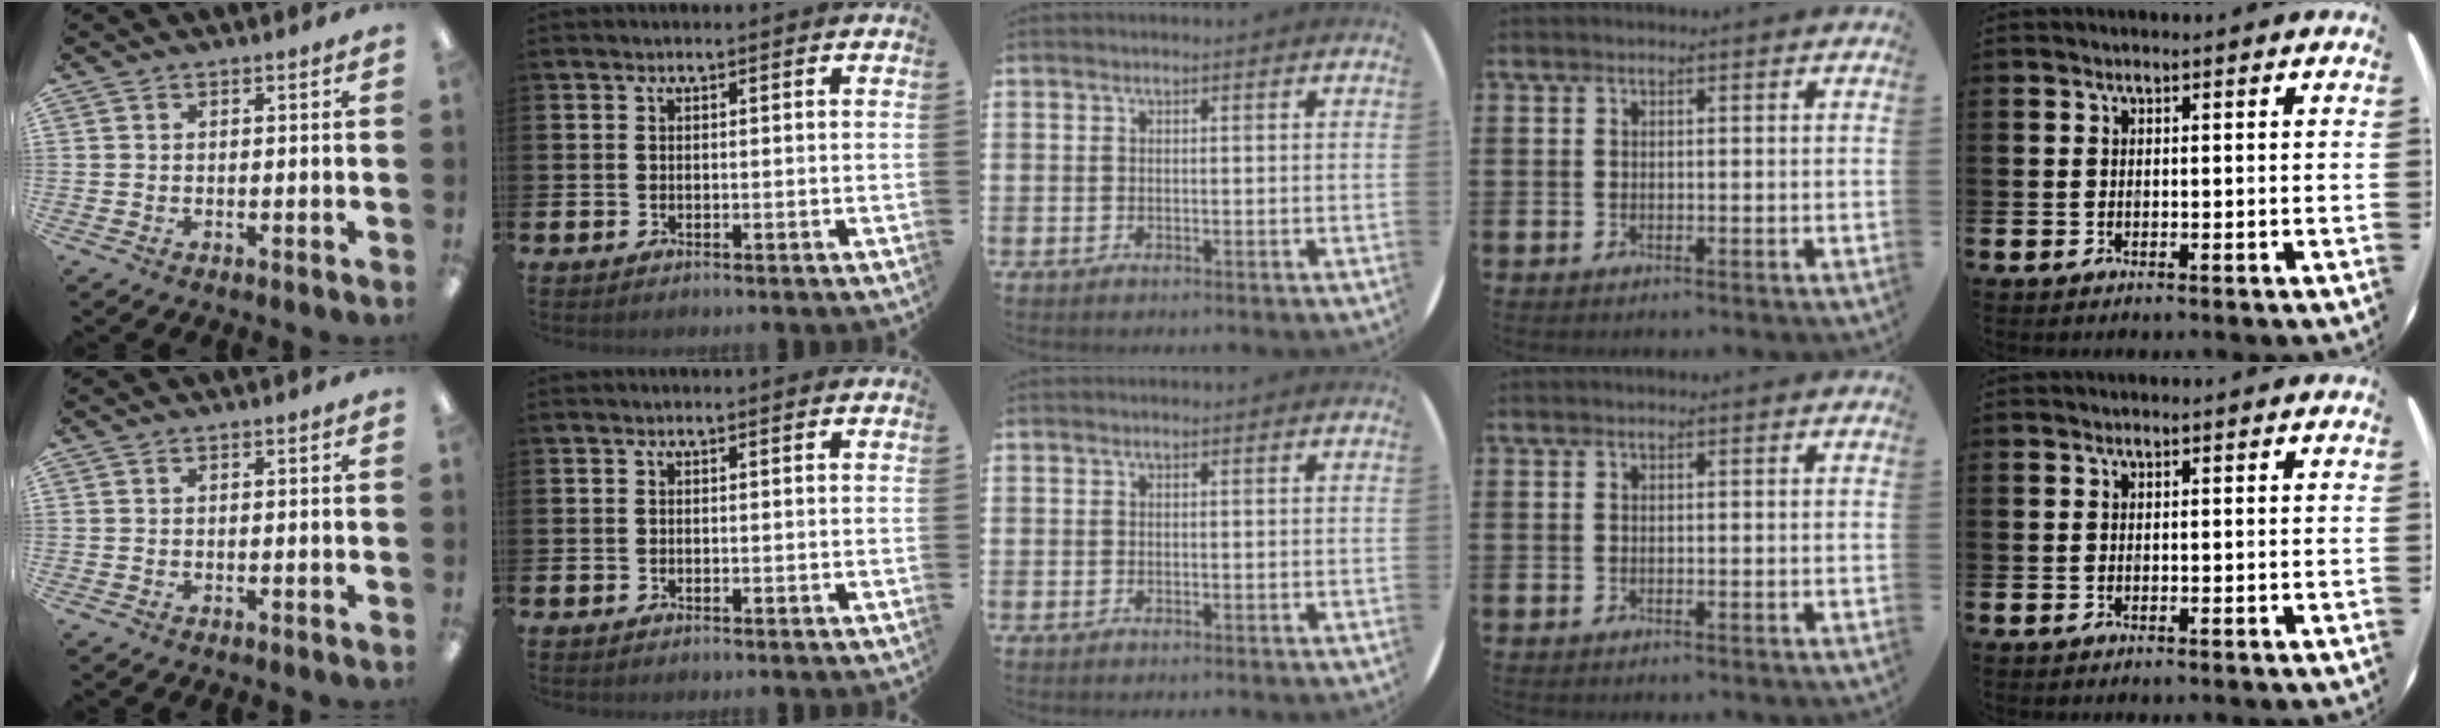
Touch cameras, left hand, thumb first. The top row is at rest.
{}